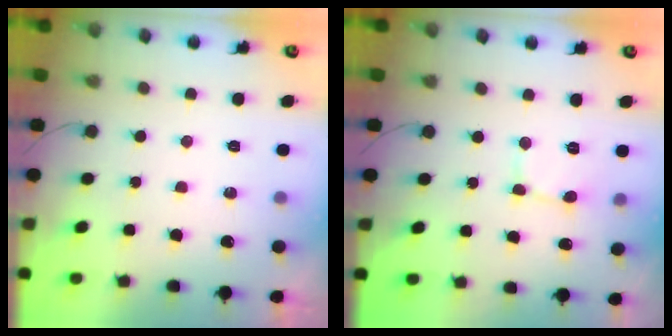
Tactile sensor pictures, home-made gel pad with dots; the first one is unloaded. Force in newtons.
{"total": 2.3, "press": 2.3, "slide": 0.2}